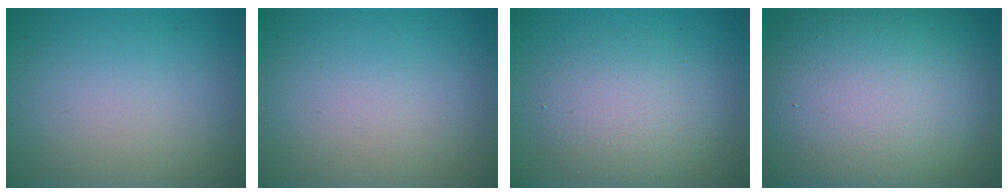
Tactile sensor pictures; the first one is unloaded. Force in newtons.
{"total": 0.0}
{"total": 3.5, "press": 3.5, "slide": 0.1}
{"total": 17.6, "press": 17.6, "slide": 1.0}